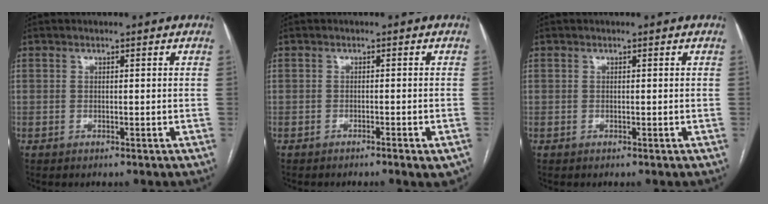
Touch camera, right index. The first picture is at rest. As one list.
[{"total": 2.9, "force": [-1.9, 0.4, 2.2], "torque": [-0.020, 0.001, -0.022]}, {"total": 0.0}]